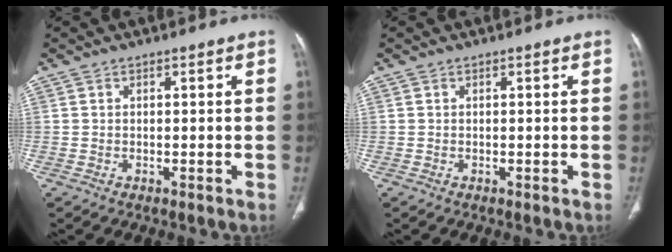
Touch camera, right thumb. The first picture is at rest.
{"total": 0.0}